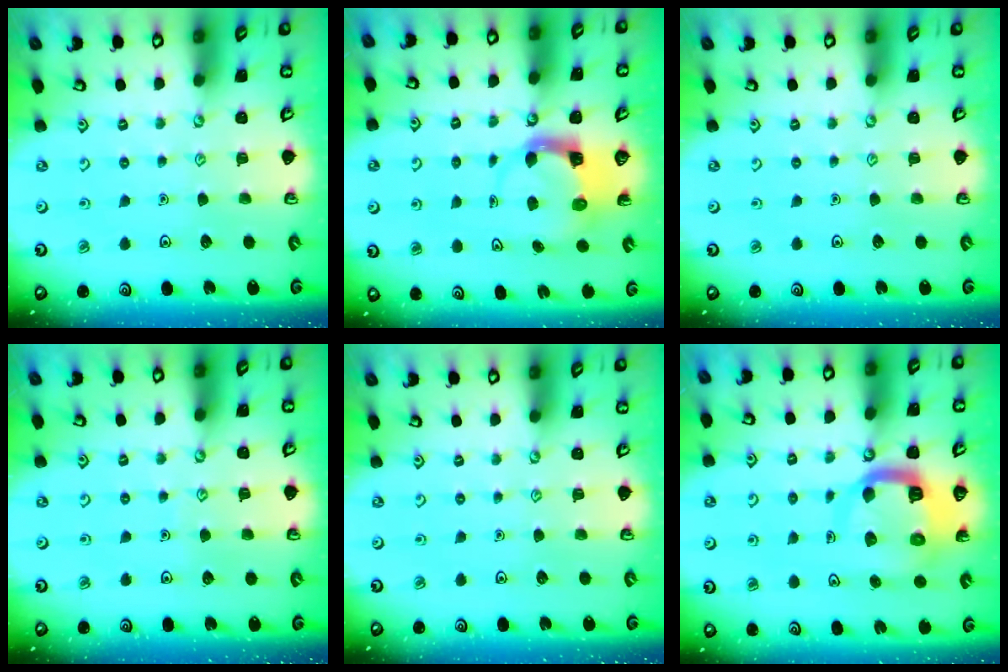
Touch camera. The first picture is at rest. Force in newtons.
{"total": 3.7, "press": 3.6, "slide": 0.5}
{"total": 0.0}
{"total": 3.3, "press": 3.3, "slide": 0.2}
{"total": 0.0}
{"total": 10.6, "press": 10.6, "slide": 1.3}